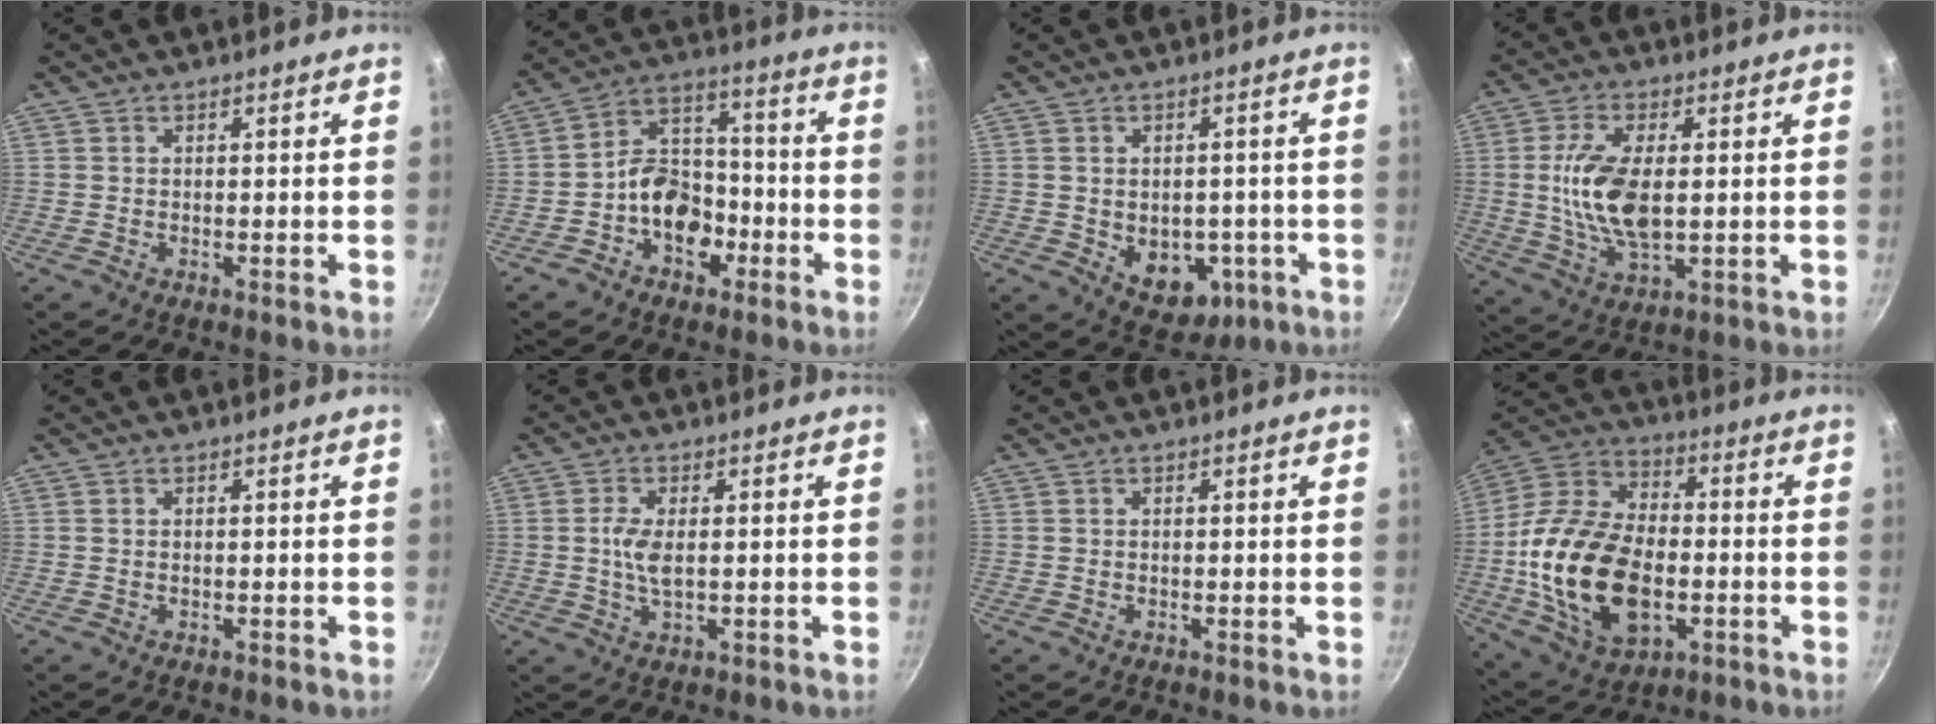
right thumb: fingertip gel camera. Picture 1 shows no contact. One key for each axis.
{"total": 11.2, "fx": -4.5, "fy": 8.1, "fz": 6.3, "tx": -0.063, "ty": 0.060, "tz": -0.082}
{"total": 10.3, "fx": -2.6, "fy": 7.4, "fz": 6.8, "tx": -0.057, "ty": -0.001, "tz": -0.016}
{"total": 11.7, "fx": 0.6, "fy": 5.5, "fz": 10.3, "tx": -0.201, "ty": -0.005, "tz": 0.013}
{"total": 0.0}
{"total": 4.6, "fx": 0.0, "fy": 1.8, "fz": 4.2, "tx": -0.093, "ty": -0.001, "tz": -0.002}
{"total": 0.0}
{"total": 23.7, "fx": -4.0, "fy": 14.6, "fz": 18.2, "tx": -0.336, "ty": 0.027, "tz": -0.070}